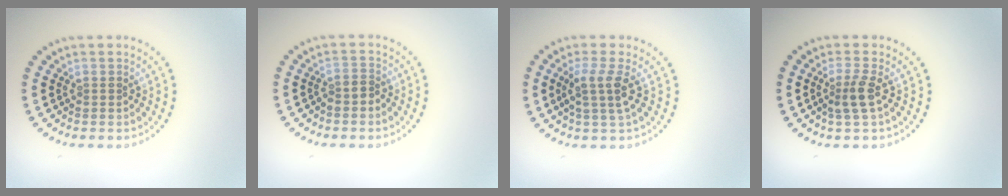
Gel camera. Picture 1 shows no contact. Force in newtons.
{"total": 1.2, "press": 0.8, "slide": 0.9}
{"total": 2.7, "press": 2.2, "slide": 1.6}
{"total": 2.2, "press": 1.9, "slide": 1.3}